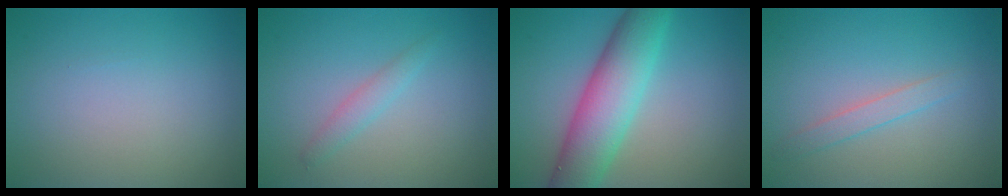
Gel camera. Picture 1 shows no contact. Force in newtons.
{"total": 1.5, "press": 1.5, "slide": 0.1}
{"total": 7.5, "press": 7.5, "slide": 0.4}
{"total": 1.5, "press": 1.5, "slide": 0.1}